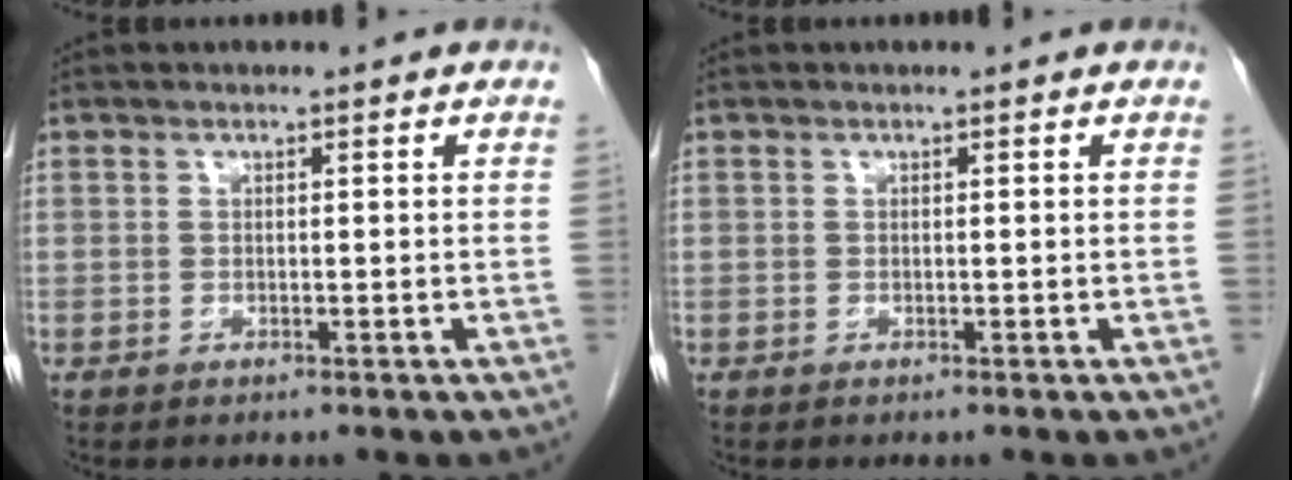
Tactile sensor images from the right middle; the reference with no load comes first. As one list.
[{"total": 0.0}]